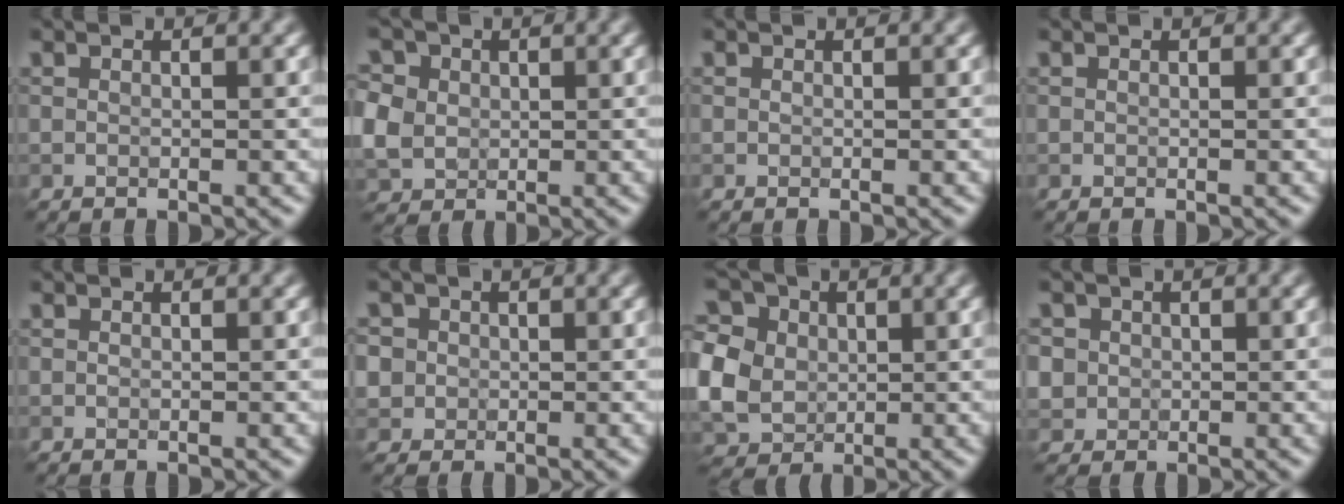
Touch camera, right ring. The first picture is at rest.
{"total": 7.4, "force": [1.9, 6.1, 3.7], "torque": [-0.083, 0.025, 0.017]}
{"total": 0.0}
{"total": 0.0}
{"total": 0.0}
{"total": 4.8, "force": [1.2, 4.3, 1.7], "torque": [-0.039, 0.029, 0.006]}
{"total": 10.0, "force": [1.5, 8.3, 5.3], "torque": [-0.123, 0.022, 0.002]}
{"total": 3.8, "force": [1.0, 3.5, 1.2], "torque": [-0.027, 0.019, 0.010]}